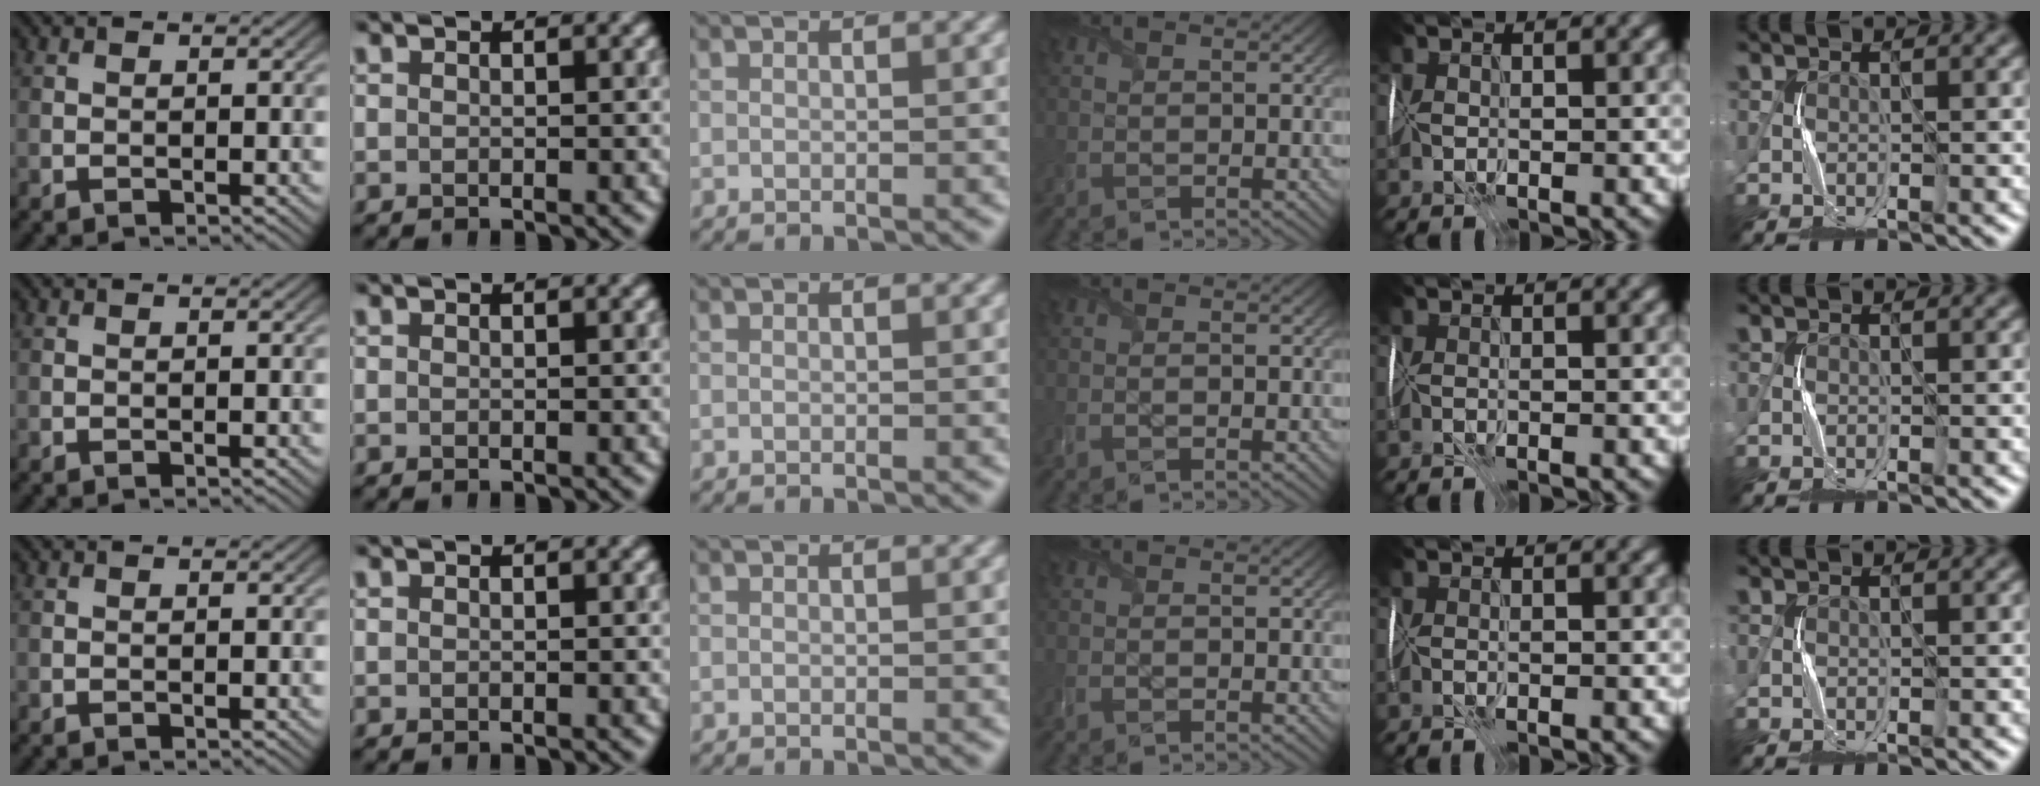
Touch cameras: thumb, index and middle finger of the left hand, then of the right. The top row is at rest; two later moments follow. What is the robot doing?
{"motion": "wrap", "object": "plastic wrap"}